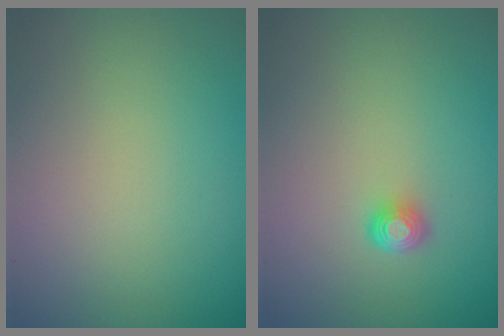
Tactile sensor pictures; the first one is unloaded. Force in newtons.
{"total": 1.6, "press": 1.2, "slide": 1.2}